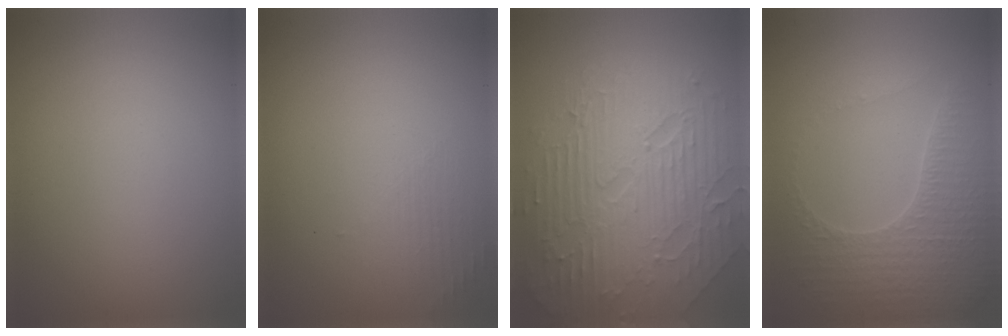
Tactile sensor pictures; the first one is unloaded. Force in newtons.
{"total": 1.3, "press": 0.1, "slide": 1.3}
{"total": 9.8, "press": 6.5, "slide": 7.4}
{"total": 3.3, "press": 3.2, "slide": 0.8}